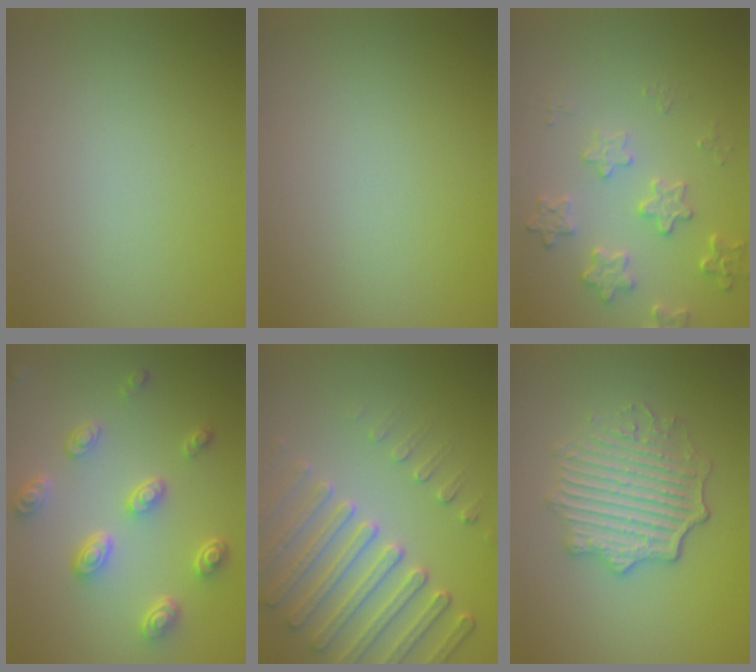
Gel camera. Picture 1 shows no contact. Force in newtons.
{"total": 0.0}
{"total": 2.9, "press": 2.3, "slide": 1.8}
{"total": 4.5, "press": 3.5, "slide": 2.8}
{"total": 5.2, "press": 4.7, "slide": 2.2}
{"total": 4.9, "press": 4.1, "slide": 2.6}